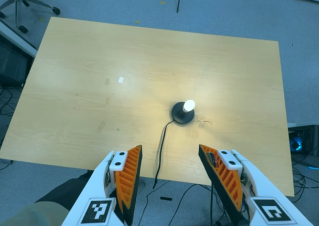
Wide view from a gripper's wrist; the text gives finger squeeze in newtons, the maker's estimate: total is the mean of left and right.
{"total": 0.0}